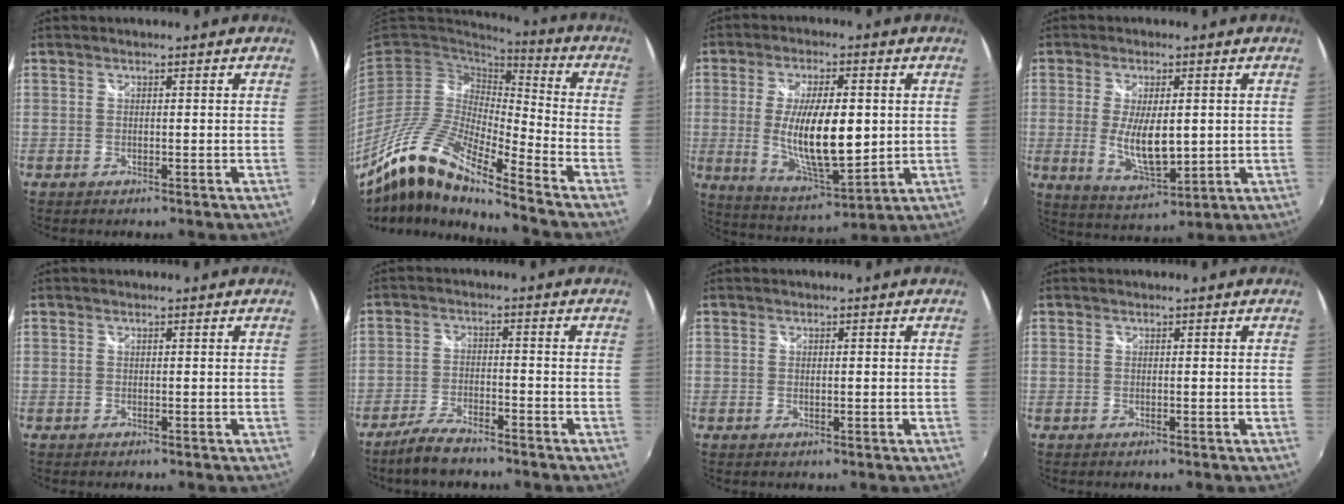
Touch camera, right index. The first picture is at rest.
{"total": 15.2, "force": [-11.0, 2.3, 10.3], "torque": [-0.187, -0.014, -0.222]}
{"total": 15.4, "force": [-0.1, 5.3, 14.4], "torque": [-0.263, -0.019, 0.011]}
{"total": 10.0, "force": [-0.3, 4.0, 9.2], "torque": [-0.173, -0.018, 0.006]}
{"total": 0.0}
{"total": 6.5, "force": [-5.4, 1.5, 3.3], "torque": [-0.086, -0.006, -0.100]}
{"total": 0.9, "force": [0.2, 0.4, 0.7], "torque": [-0.011, -0.001, 0.004]}
{"total": 0.0}